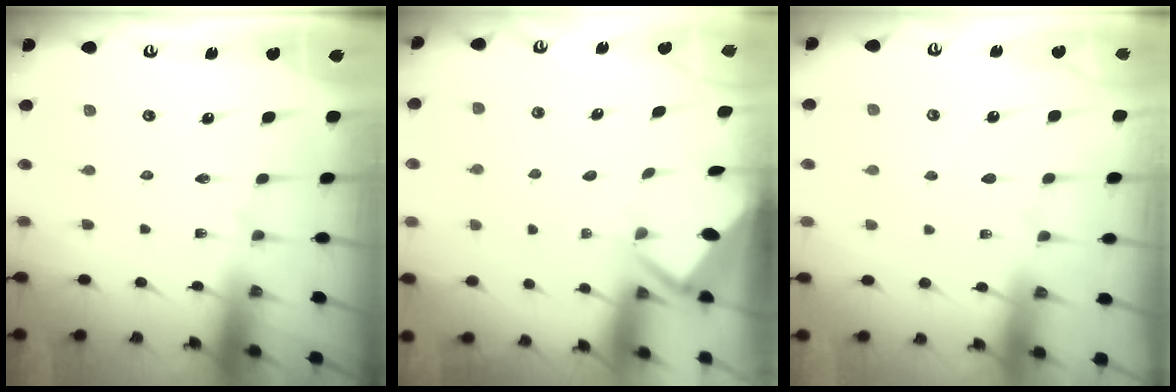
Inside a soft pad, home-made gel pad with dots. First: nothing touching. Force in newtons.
{"total": 3.7, "press": 3.7, "slide": 0.3}
{"total": 3.6, "press": 3.5, "slide": 0.4}